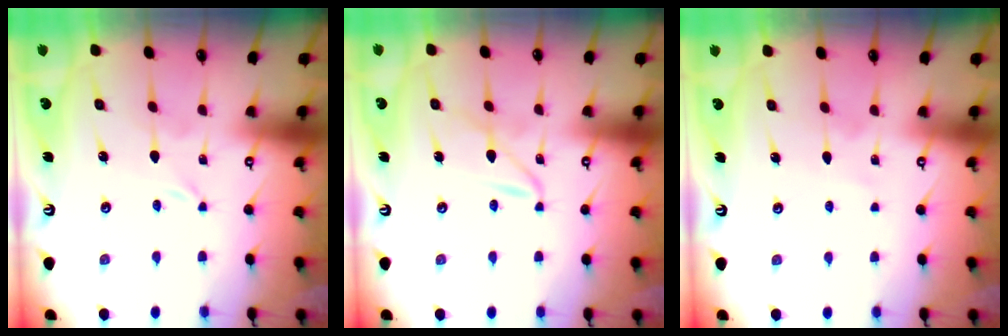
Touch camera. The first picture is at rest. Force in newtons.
{"total": 5.4, "press": 5.4, "slide": 0.4}
{"total": 3.8, "press": 3.8, "slide": 0.4}